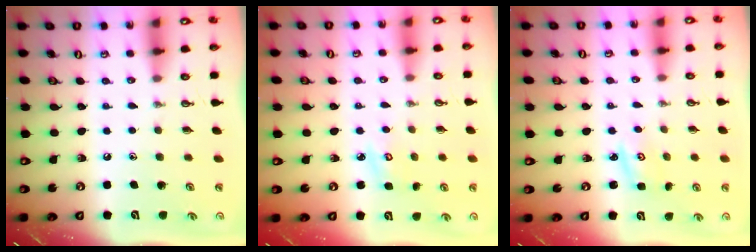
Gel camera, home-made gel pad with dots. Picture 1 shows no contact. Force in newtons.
{"total": 3.9, "press": 3.8, "slide": 0.5}
{"total": 1.8, "press": 1.8, "slide": 0.1}